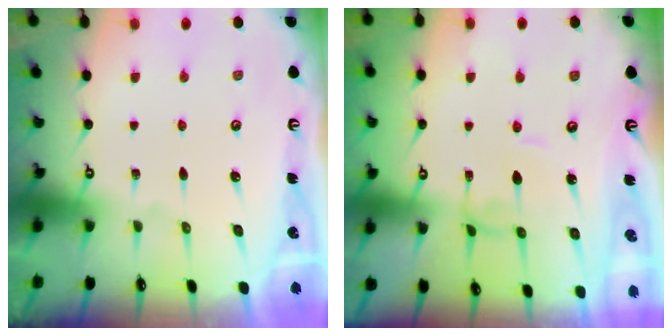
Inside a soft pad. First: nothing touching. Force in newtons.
{"total": 0.8, "press": 0.7, "slide": 0.1}